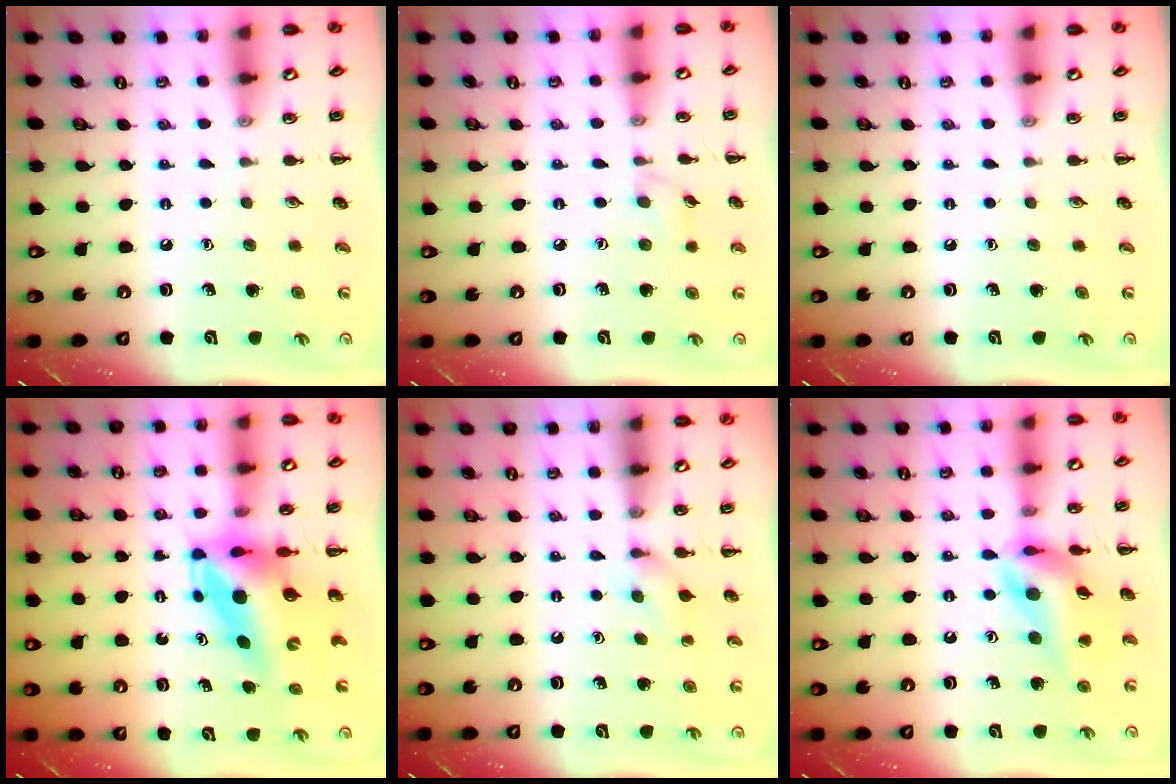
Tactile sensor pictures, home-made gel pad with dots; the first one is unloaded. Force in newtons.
{"total": 4.3, "press": 3.9, "slide": 1.7}
{"total": 0.0}
{"total": 7.5, "press": 7.2, "slide": 2.0}
{"total": 4.7, "press": 4.3, "slide": 1.7}
{"total": 13.4, "press": 13.0, "slide": 3.0}